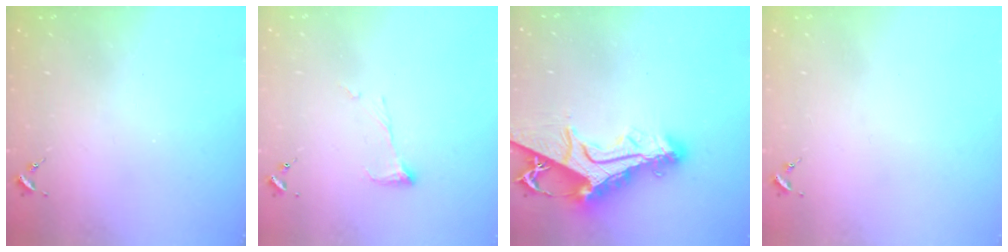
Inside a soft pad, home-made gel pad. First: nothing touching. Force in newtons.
{"total": 6.0, "press": 6.0, "slide": 0.3}
{"total": 17.0, "press": 16.9, "slide": 1.8}
{"total": 0.0}